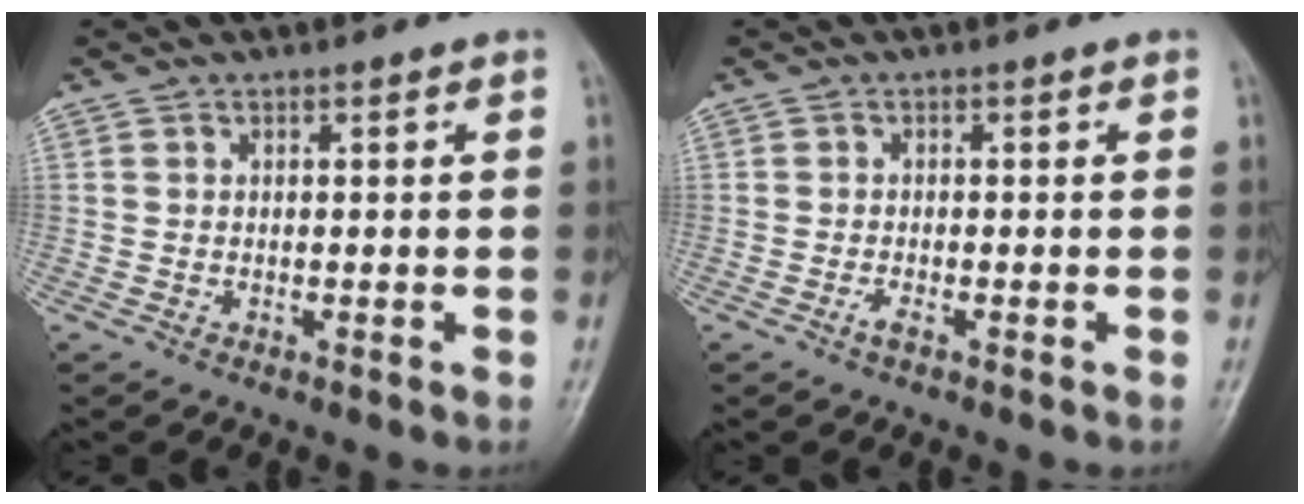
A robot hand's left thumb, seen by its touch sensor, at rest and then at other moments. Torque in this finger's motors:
{"motor_torque": [-0.02, 0.01, -0.03, 0.04, 0.00]}